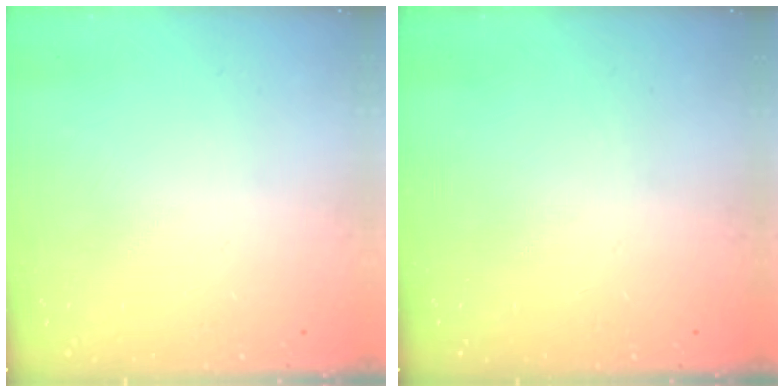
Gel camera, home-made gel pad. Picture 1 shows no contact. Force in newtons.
{"total": 0.0}